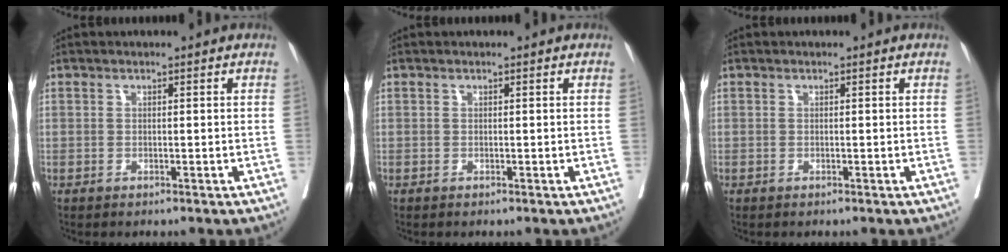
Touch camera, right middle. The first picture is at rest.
{"total": 0.0}
{"total": 0.0}